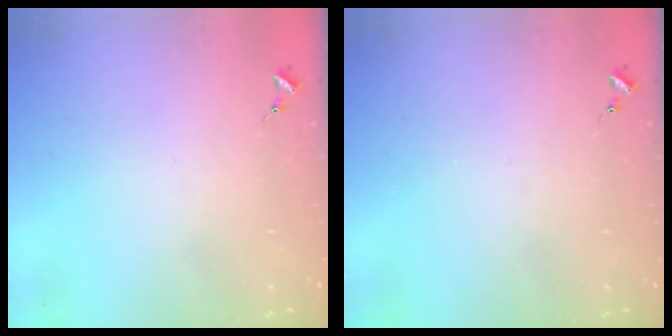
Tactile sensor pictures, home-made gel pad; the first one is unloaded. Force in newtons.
{"total": 0.0}